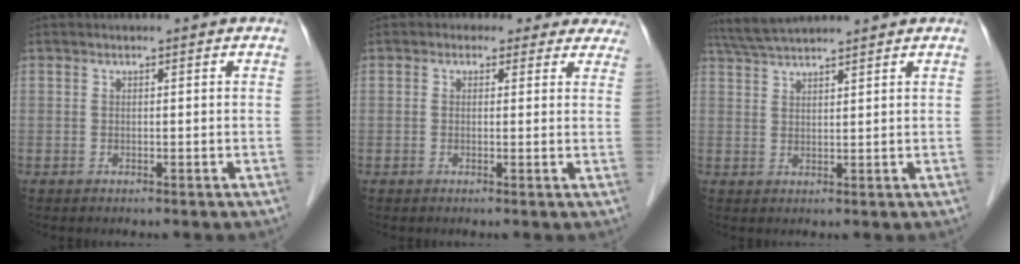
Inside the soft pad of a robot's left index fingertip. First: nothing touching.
{"total": 6.8, "force": [5.6, 3.7, 1.0], "torque": [0.014, 0.011, 0.044]}
{"total": 6.7, "force": [6.1, -0.3, 2.7], "torque": [-0.052, 0.035, 0.112]}